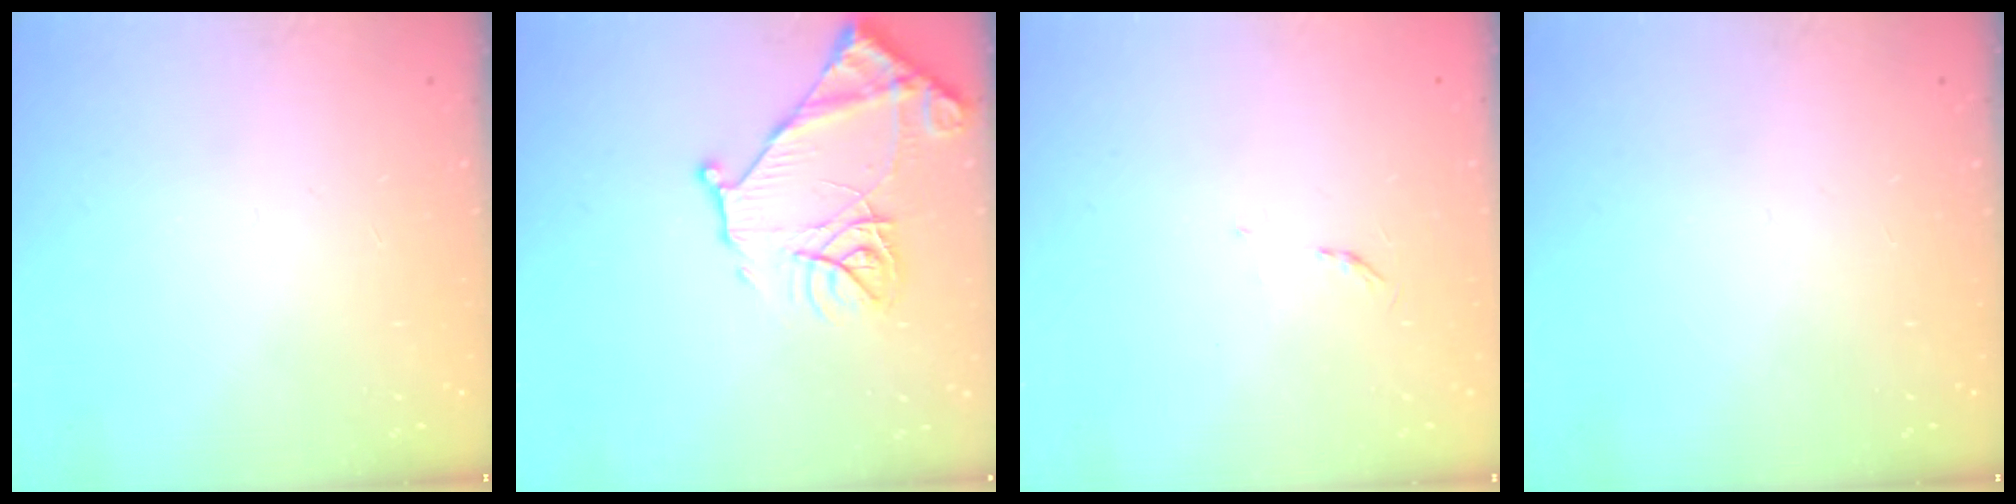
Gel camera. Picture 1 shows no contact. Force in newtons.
{"total": 15.2, "press": 15.2, "slide": 1.5}
{"total": 3.1, "press": 3.0, "slide": 0.5}
{"total": 0.0}